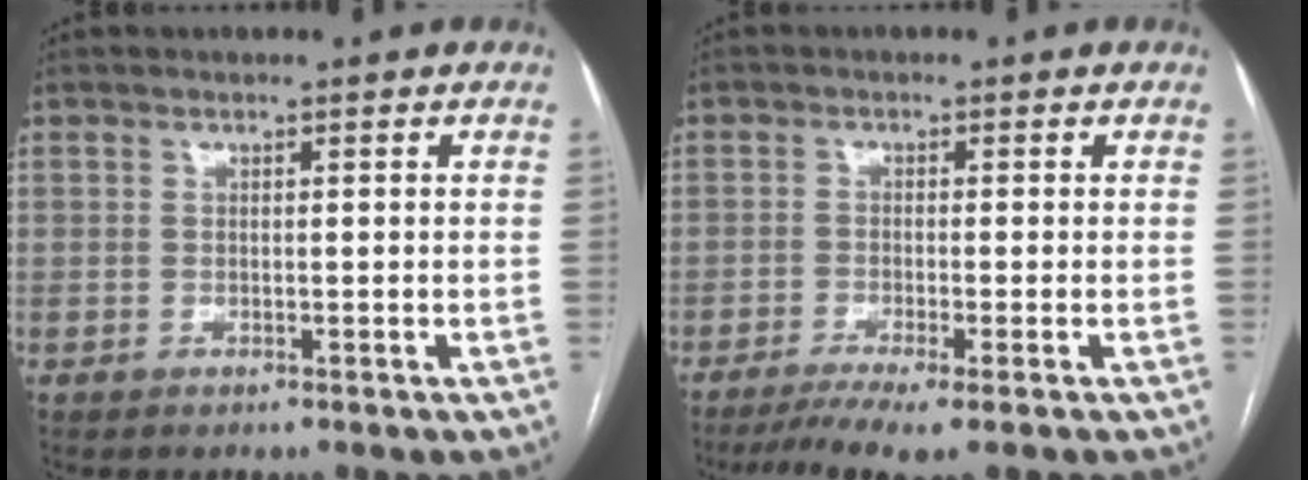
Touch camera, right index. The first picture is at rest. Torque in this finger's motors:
{"motor_torque": [0.11, -0.24, 0.09, 0.03]}